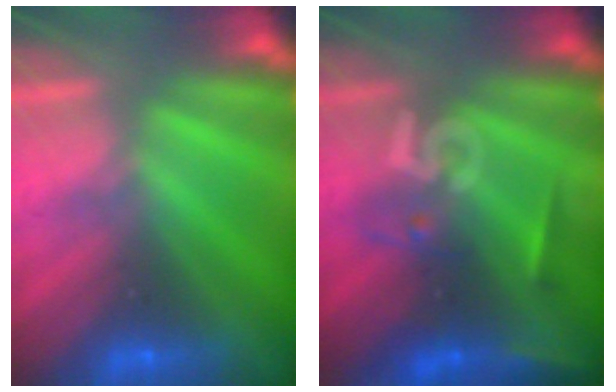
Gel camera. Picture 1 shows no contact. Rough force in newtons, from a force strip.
{"total": 2.5}